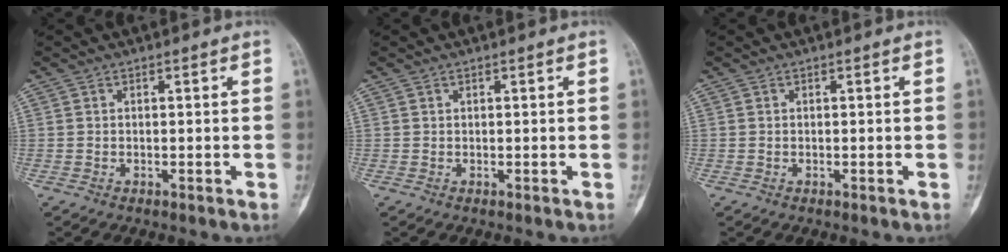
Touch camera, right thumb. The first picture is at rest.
{"total": 0.0}
{"total": 0.0}